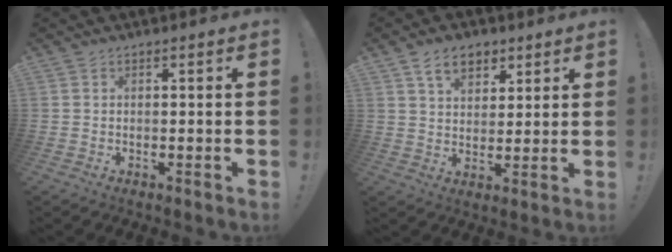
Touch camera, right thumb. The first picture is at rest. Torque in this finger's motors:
{"motor_torque": [0.01, 0.02, 0.44, 0.36, 0.00]}